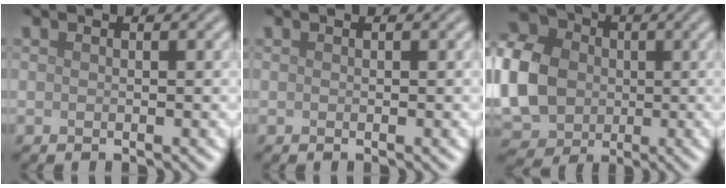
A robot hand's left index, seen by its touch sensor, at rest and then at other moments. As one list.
[{"total": 0.0}, {"total": 12.2, "force": [-0.2, 10.2, 6.8], "torque": [-0.177, -0.005, -0.021]}]